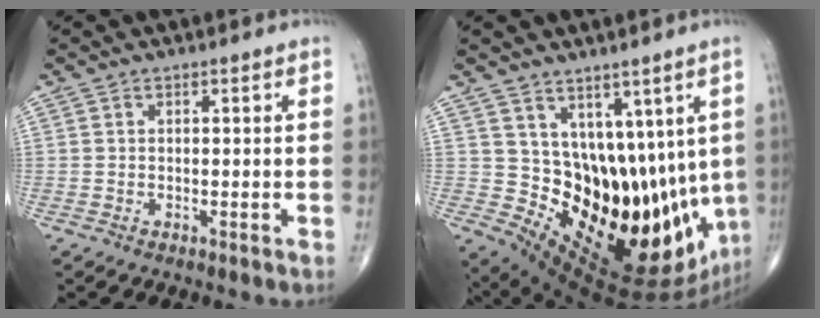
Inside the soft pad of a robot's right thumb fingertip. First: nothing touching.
{"total": 20.3, "force": [3.8, 12.5, 15.6], "torque": [-0.171, -0.060, 0.098]}